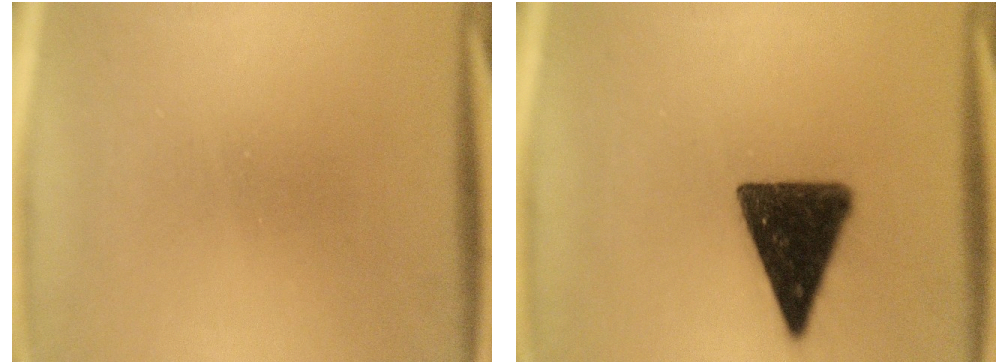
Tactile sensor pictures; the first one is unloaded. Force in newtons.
{"total": 13.7}